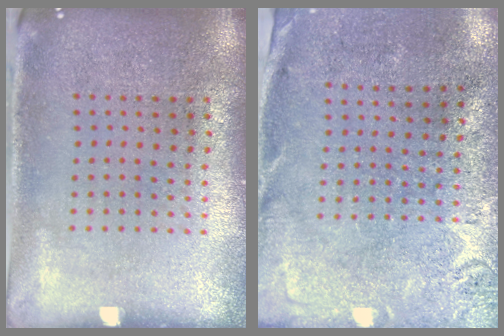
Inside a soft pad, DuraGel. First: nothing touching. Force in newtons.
{"total": 2.7, "press": 2.2, "slide": 1.6}